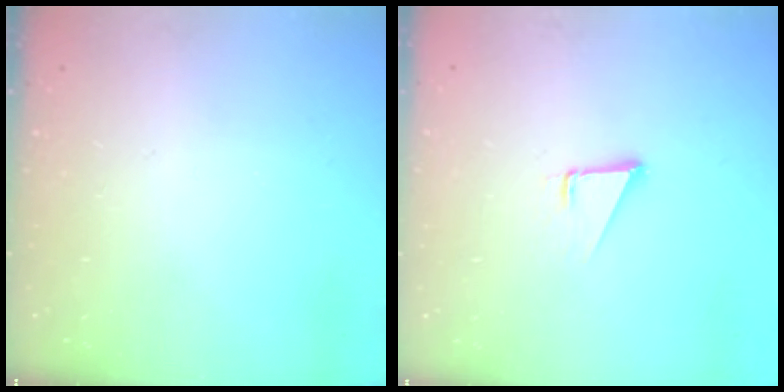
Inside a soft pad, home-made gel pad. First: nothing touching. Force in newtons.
{"total": 1.9, "press": 1.9, "slide": 0.0}